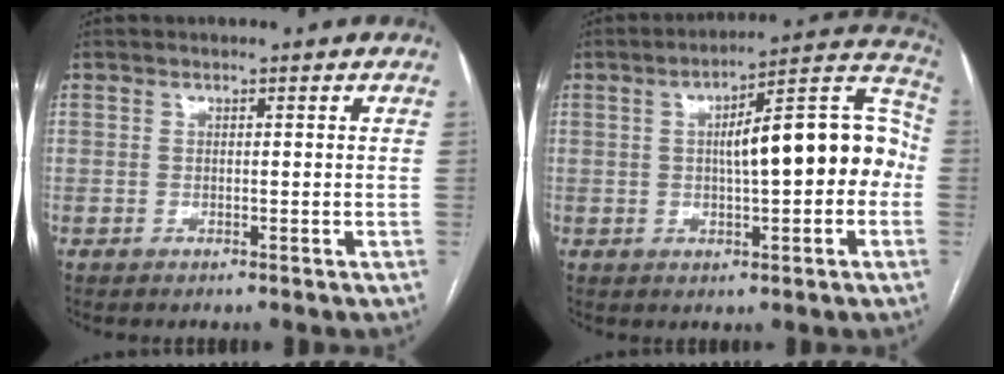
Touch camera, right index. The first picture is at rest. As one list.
[{"total": 14.6, "force": [0.0, 3.7, 14.2], "torque": [-0.193, 0.050, 0.002]}]